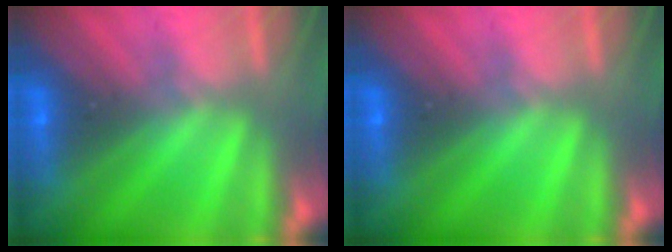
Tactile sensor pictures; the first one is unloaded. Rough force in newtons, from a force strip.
{"total": 0.0}